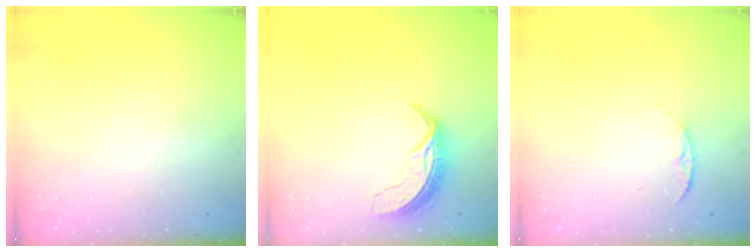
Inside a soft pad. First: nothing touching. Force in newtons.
{"total": 7.2, "press": 7.2, "slide": 0.5}
{"total": 5.2, "press": 5.2, "slide": 0.6}